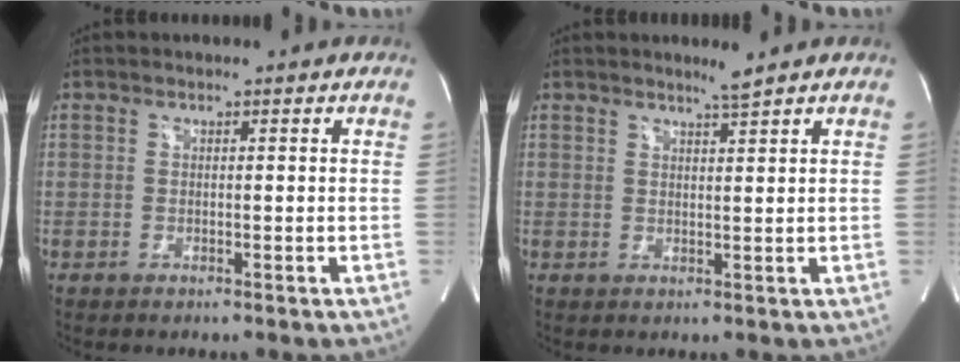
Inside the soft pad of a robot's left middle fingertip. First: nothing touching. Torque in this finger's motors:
{"motor_torque": [-0.05, -0.07, -0.01, 0.00]}